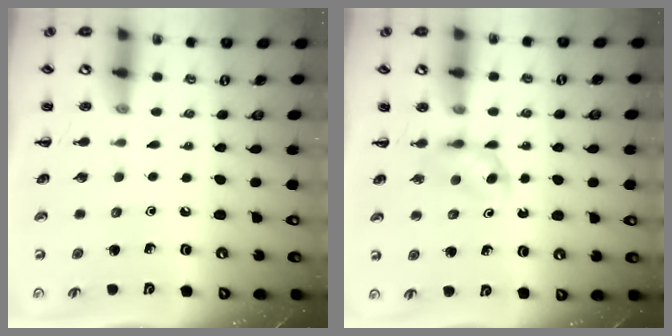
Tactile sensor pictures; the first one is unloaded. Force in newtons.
{"total": 3.6, "press": 3.3, "slide": 1.5}